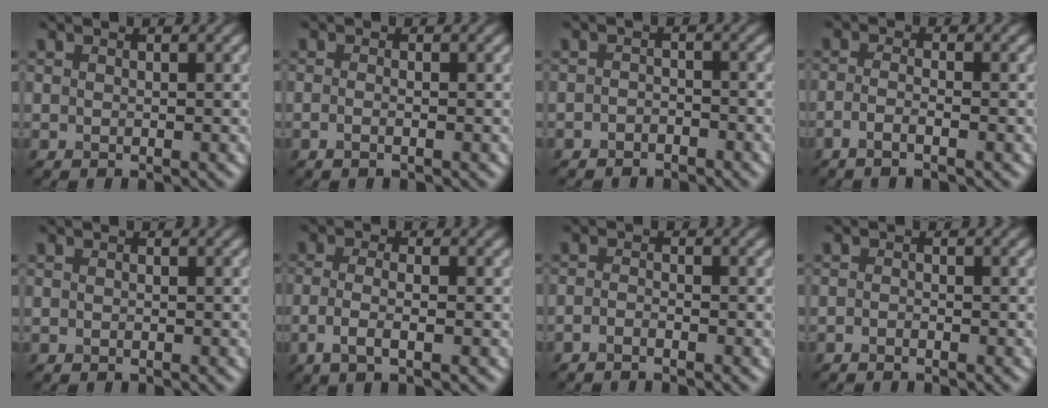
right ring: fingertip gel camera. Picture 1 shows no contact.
{"total": 0.9, "force": [-0.4, 0.4, 0.8], "torque": [-0.014, -0.005, -0.010]}
{"total": 1.4, "force": [-1.1, 0.8, 0.3], "torque": [-0.002, 0.005, -0.023]}
{"total": 2.1, "force": [-1.1, 0.5, 1.7], "torque": [-0.031, -0.005, -0.030]}
{"total": 0.0}
{"total": 3.1, "force": [-1.0, 1.0, 2.7], "torque": [-0.058, -0.002, -0.025]}
{"total": 1.1, "force": [-0.9, 0.3, 0.6], "torque": [-0.014, -0.002, -0.021]}
{"total": 0.7, "force": [-0.7, 0.2, 0.2], "torque": [-0.004, -0.001, -0.014]}